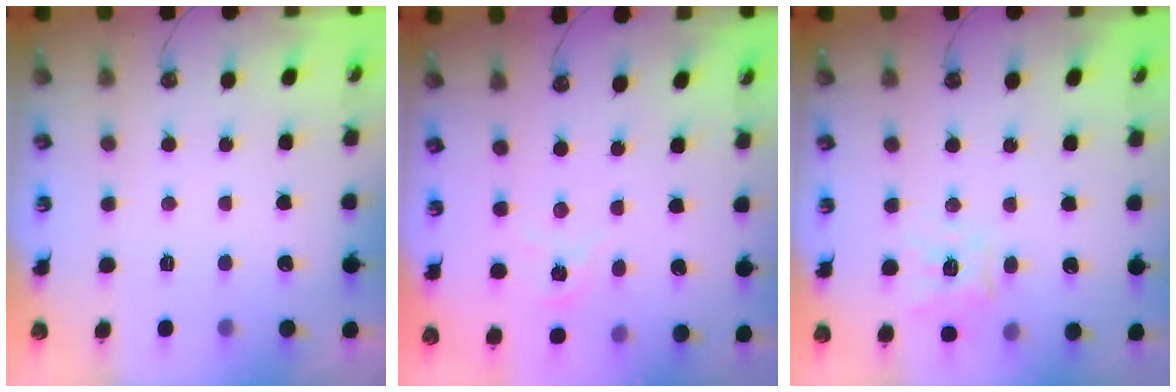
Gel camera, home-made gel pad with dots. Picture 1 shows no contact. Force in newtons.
{"total": 2.9, "press": 2.9, "slide": 0.3}
{"total": 12.5, "press": 12.4, "slide": 1.5}